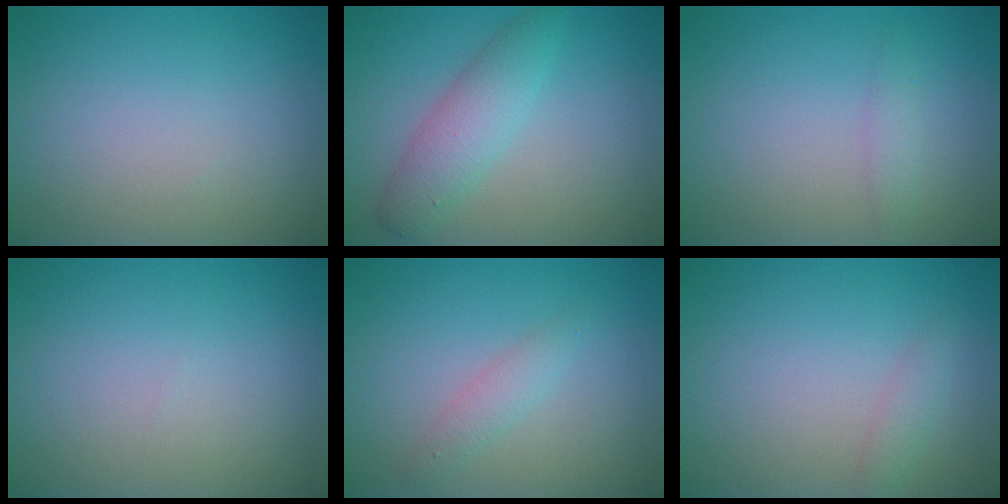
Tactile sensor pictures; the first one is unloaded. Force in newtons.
{"total": 3.7, "press": 3.7, "slide": 0.0}
{"total": 1.3, "press": 1.3, "slide": 0.0}
{"total": 0.0}
{"total": 1.6, "press": 1.6, "slide": 0.0}
{"total": 1.3, "press": 1.3, "slide": 0.0}